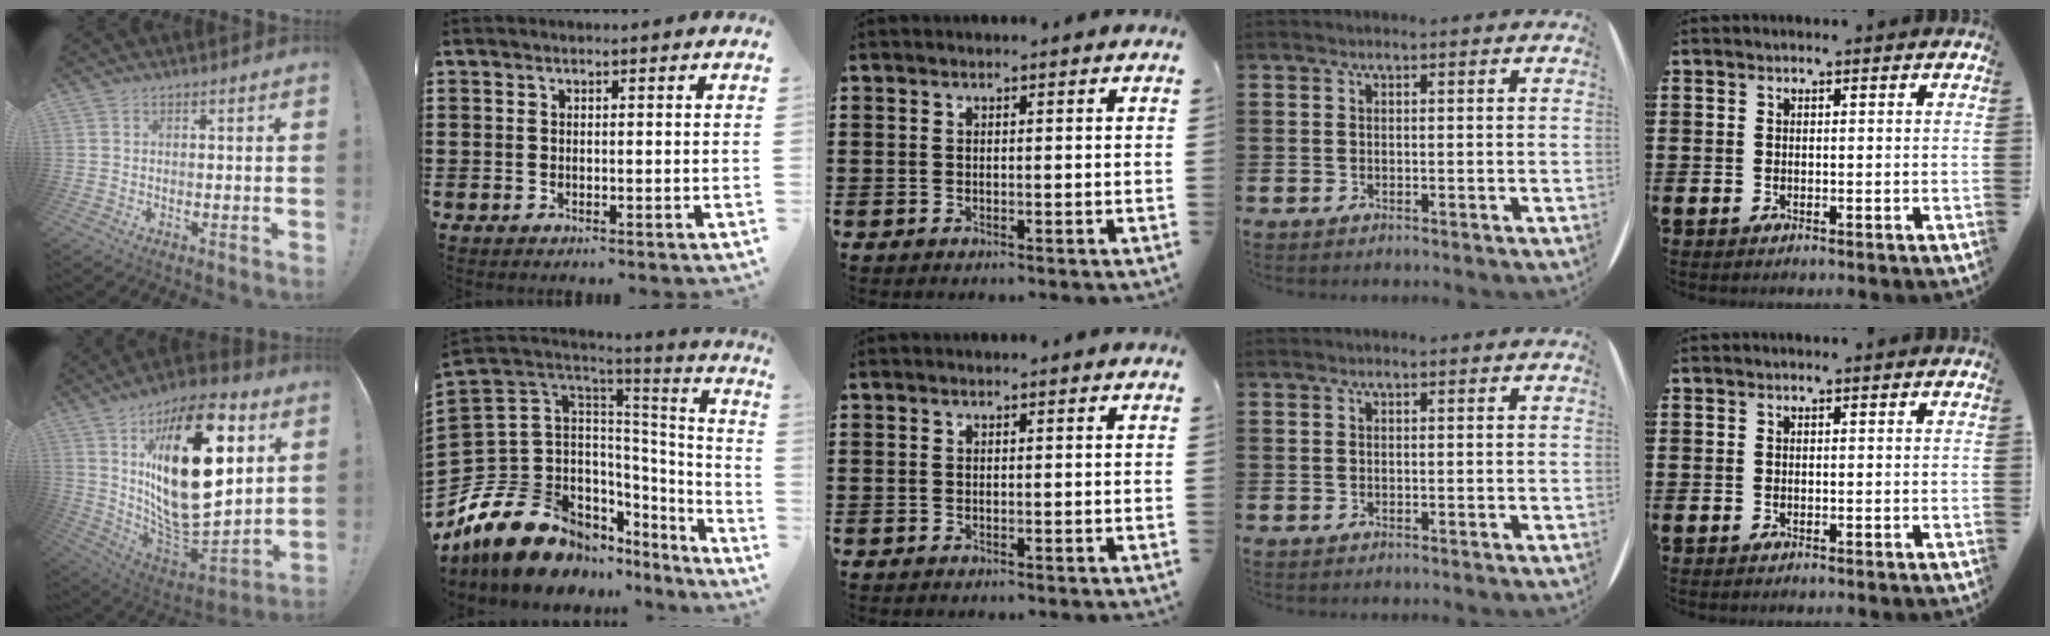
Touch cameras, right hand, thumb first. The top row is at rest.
{"thumb": {"total": 31.0, "force": [8.8, 15.0, 25.6], "torque": [-0.453, -0.051, 0.157]}, "index": {"total": 15.9, "force": [-10.3, 9.2, 7.8], "torque": [-0.190, -0.007, -0.177]}}